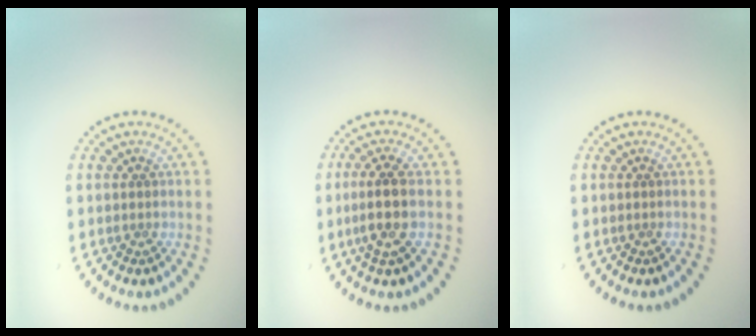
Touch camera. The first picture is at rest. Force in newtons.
{"total": 3.0, "press": 2.5, "slide": 1.6}
{"total": 0.0}